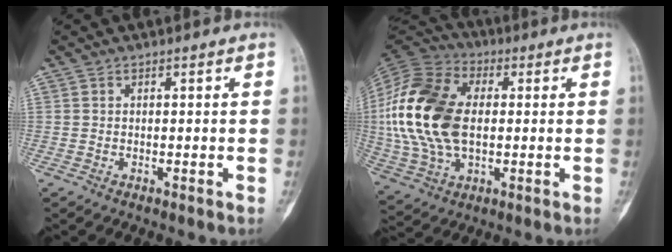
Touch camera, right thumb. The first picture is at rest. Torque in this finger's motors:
{"motor_torque": [1.23, 2.56, 1.90, -0.62, 0.78]}